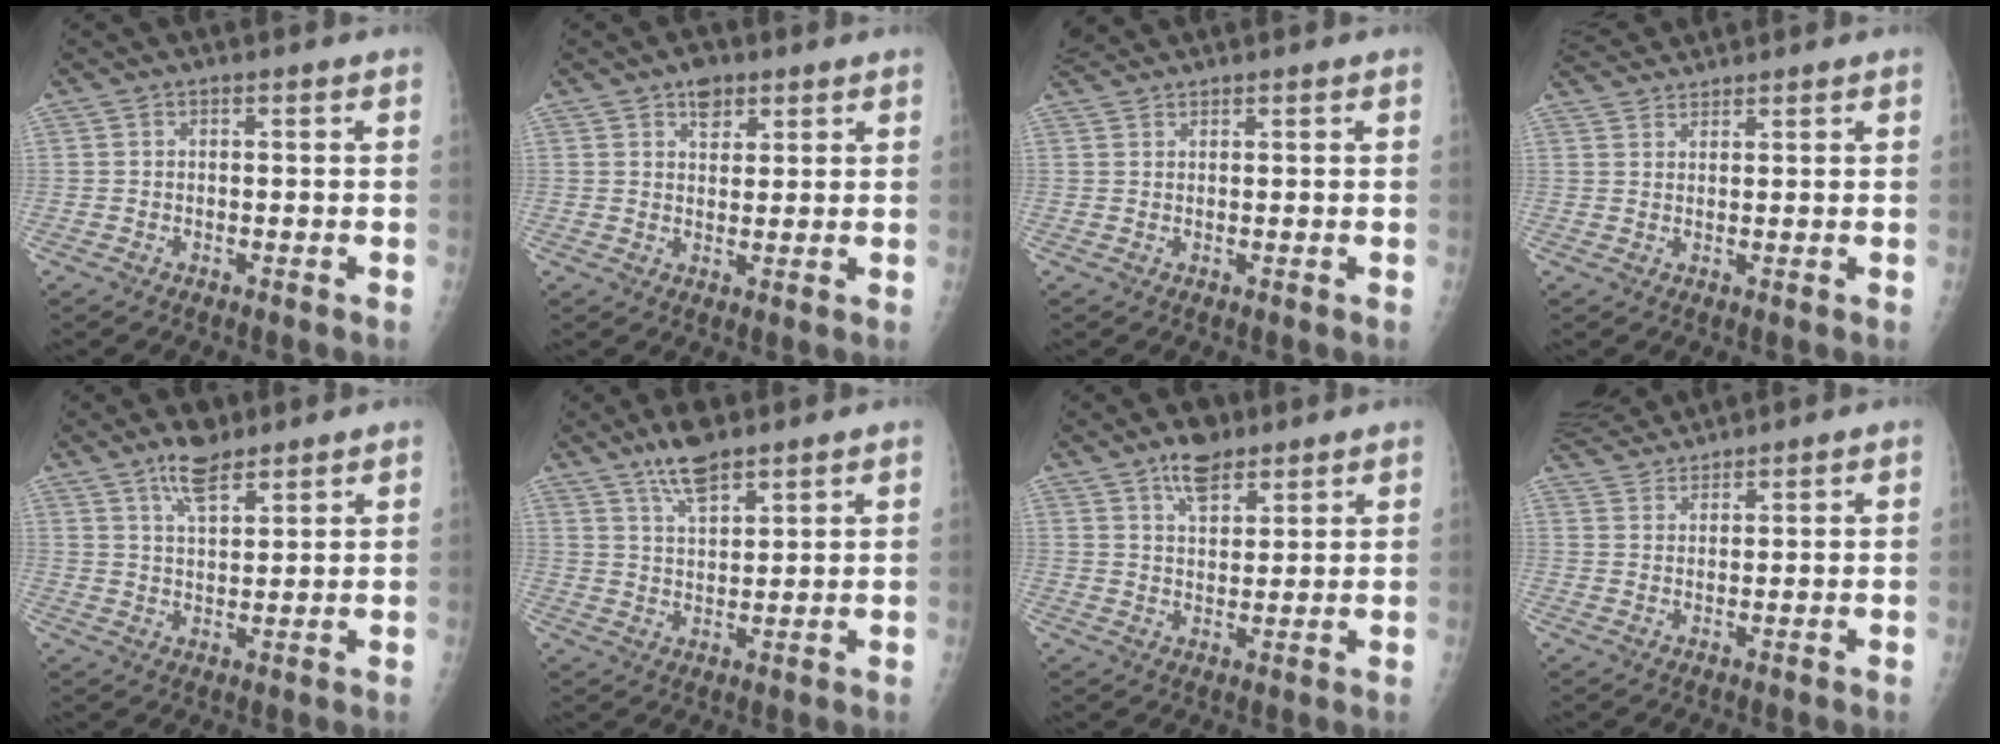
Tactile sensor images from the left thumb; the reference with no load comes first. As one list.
[{"total": 4.1, "force": [2.6, 2.6, 1.9], "torque": [-0.008, -0.013, 0.038]}, {"total": 2.5, "force": [2.5, 0.3, 0.3], "torque": [-0.011, 0.015, 0.053]}, {"total": 4.6, "force": [4.6, 0.7, 0.3], "torque": [-0.001, 0.012, 0.086]}, {"total": 6.4, "force": [4.7, 2.4, 3.6], "torque": [-0.049, -0.028, 0.085]}, {"total": 7.3, "force": [5.4, 2.3, 4.3], "torque": [-0.065, -0.029, 0.100]}, {"total": 6.7, "force": [4.7, 3.3, 3.5], "torque": [-0.037, -0.026, 0.079]}, {"total": 5.3, "force": [5.3, 0.2, 0.3], "torque": [-0.005, 0.007, 0.104]}]